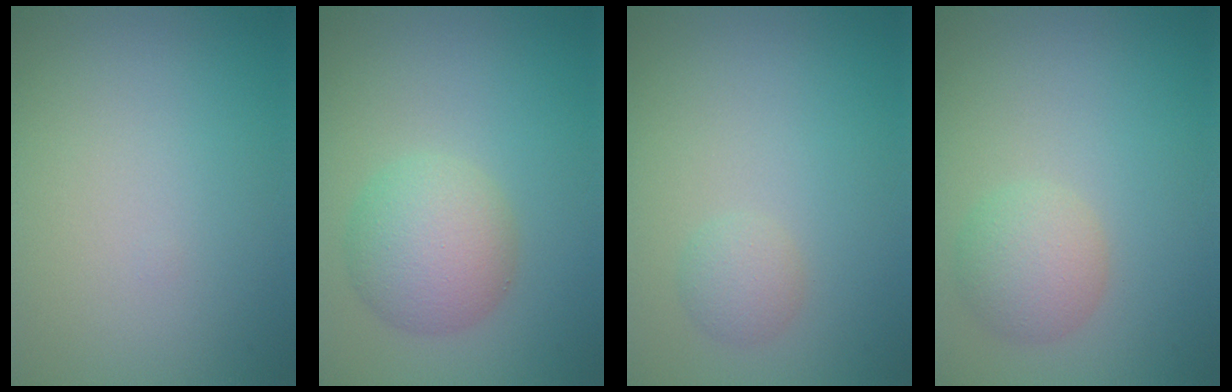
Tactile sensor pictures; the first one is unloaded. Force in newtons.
{"total": 4.7, "press": 4.7, "slide": 0.1}
{"total": 1.5, "press": 1.5, "slide": 0.0}
{"total": 2.7, "press": 2.7, "slide": 0.2}